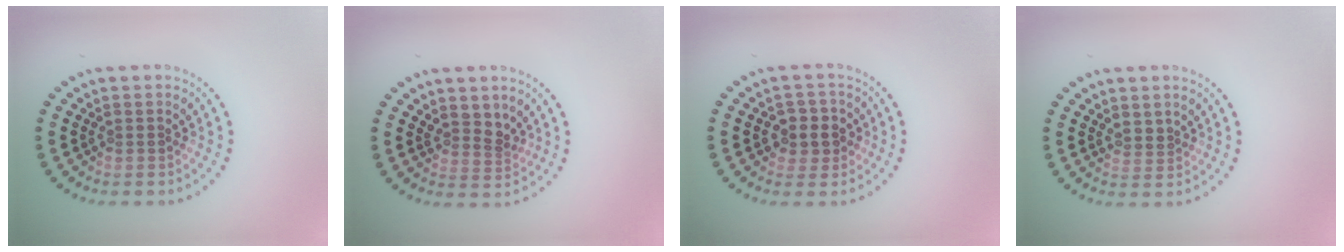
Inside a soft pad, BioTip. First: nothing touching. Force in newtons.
{"total": 2.0, "press": 1.4, "slide": 1.4}
{"total": 2.8, "press": 2.6, "slide": 0.9}
{"total": 0.8, "press": 0.5, "slide": 0.6}